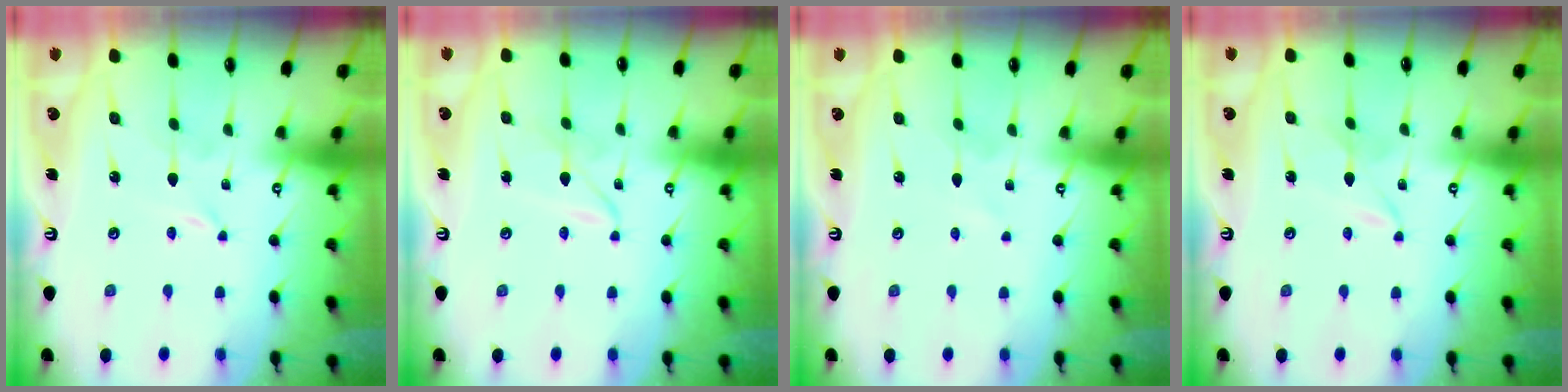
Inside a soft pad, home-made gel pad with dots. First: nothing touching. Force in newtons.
{"total": 2.6, "press": 2.6, "slide": 0.2}
{"total": 0.5, "press": 0.5, "slide": 0.1}
{"total": 2.4, "press": 2.3, "slide": 0.3}